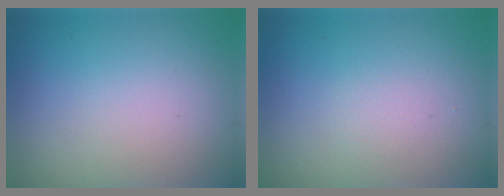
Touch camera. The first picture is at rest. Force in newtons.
{"total": 0.5, "press": 0.5, "slide": 0.0}